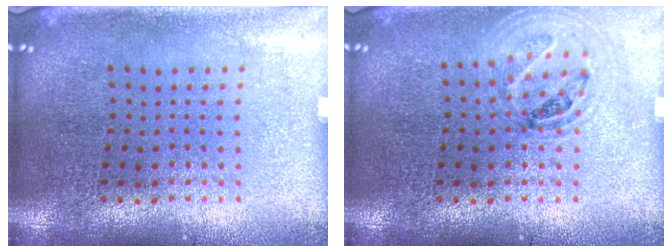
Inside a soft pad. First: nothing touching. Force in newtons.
{"total": 1.0, "press": 1.0, "slide": 0.2}